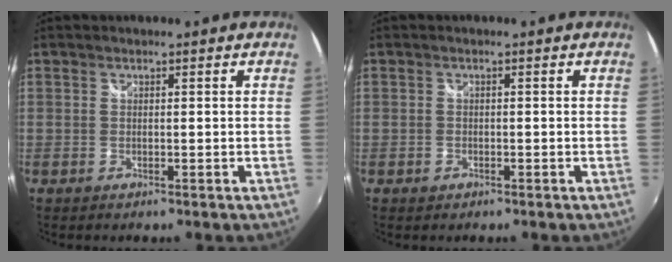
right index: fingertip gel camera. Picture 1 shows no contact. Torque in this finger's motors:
{"motor_torque": [0.19, -0.16, 0.10, 0.01]}